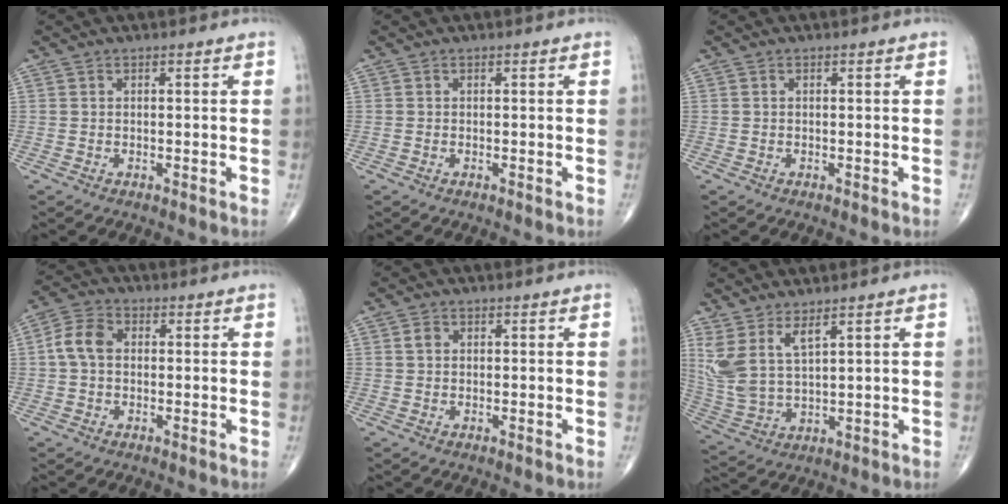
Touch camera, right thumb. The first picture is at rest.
{"total": 0.0}
{"total": 0.0}
{"total": 5.9, "force": [0.3, 4.3, 4.1], "torque": [-0.079, 0.018, -0.003]}
{"total": 1.5, "force": [0.3, 1.2, 0.8], "torque": [-0.013, 0.004, 0.005]}
{"total": 8.8, "force": [4.8, 3.0, 6.7], "torque": [-0.155, -0.028, 0.112]}